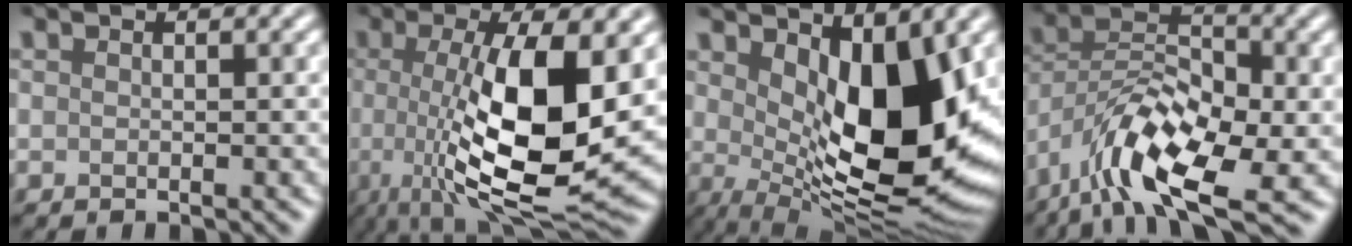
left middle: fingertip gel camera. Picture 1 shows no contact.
{"total": 11.9, "force": [0.1, 3.7, 11.3], "torque": [-0.190, -0.015, 0.003]}
{"total": 12.2, "force": [2.1, 5.4, 10.8], "torque": [-0.159, -0.024, 0.038]}
{"total": 9.9, "force": [-6.0, 3.9, 6.9], "torque": [-0.113, 0.002, -0.120]}